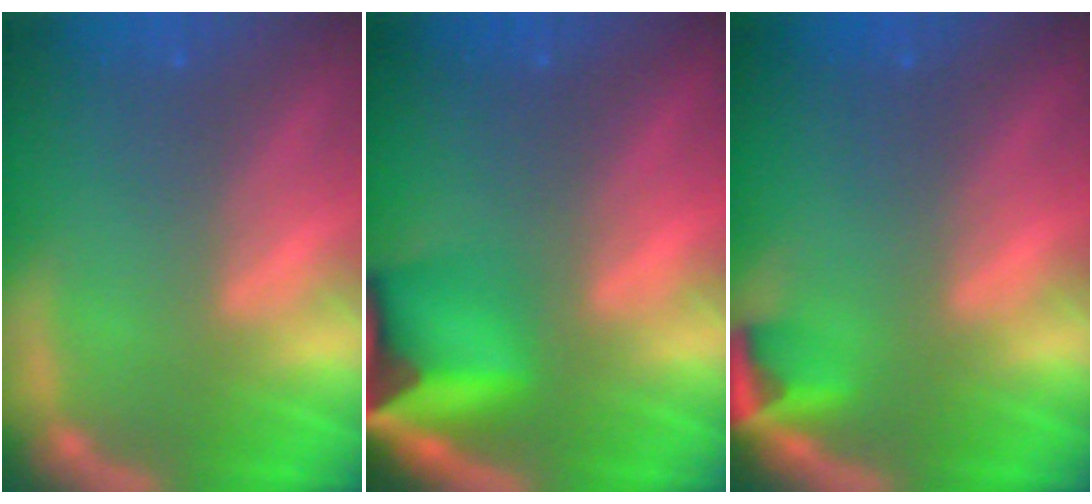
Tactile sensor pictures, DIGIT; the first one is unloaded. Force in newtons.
{"total": 8.1}
{"total": 2.4}